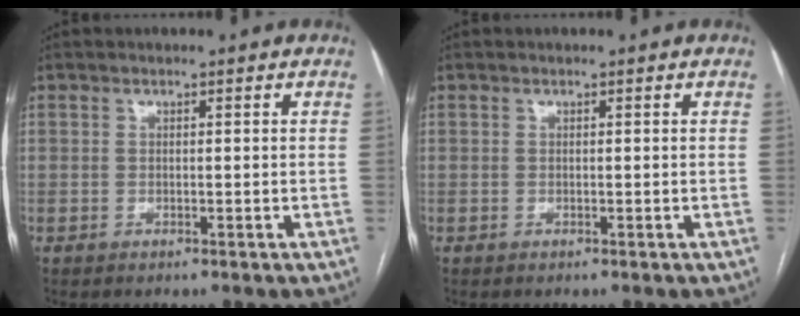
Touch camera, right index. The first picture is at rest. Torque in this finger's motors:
{"motor_torque": [0.18, 0.18, -0.02, 0.00]}